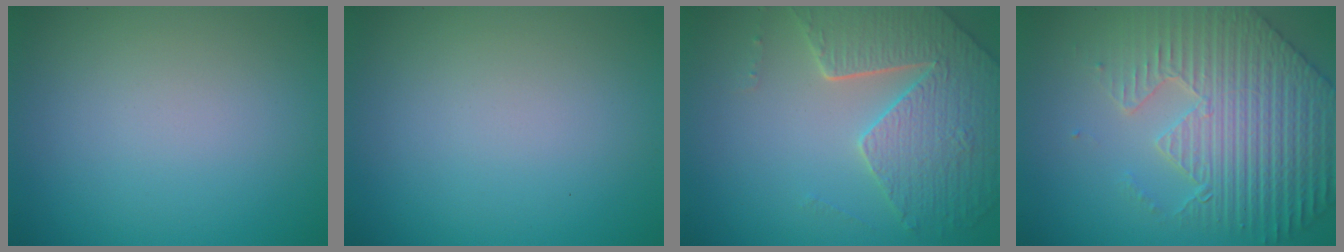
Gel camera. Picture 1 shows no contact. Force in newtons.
{"total": 0.0}
{"total": 6.1, "press": 5.0, "slide": 3.4}
{"total": 7.5, "press": 6.1, "slide": 4.4}